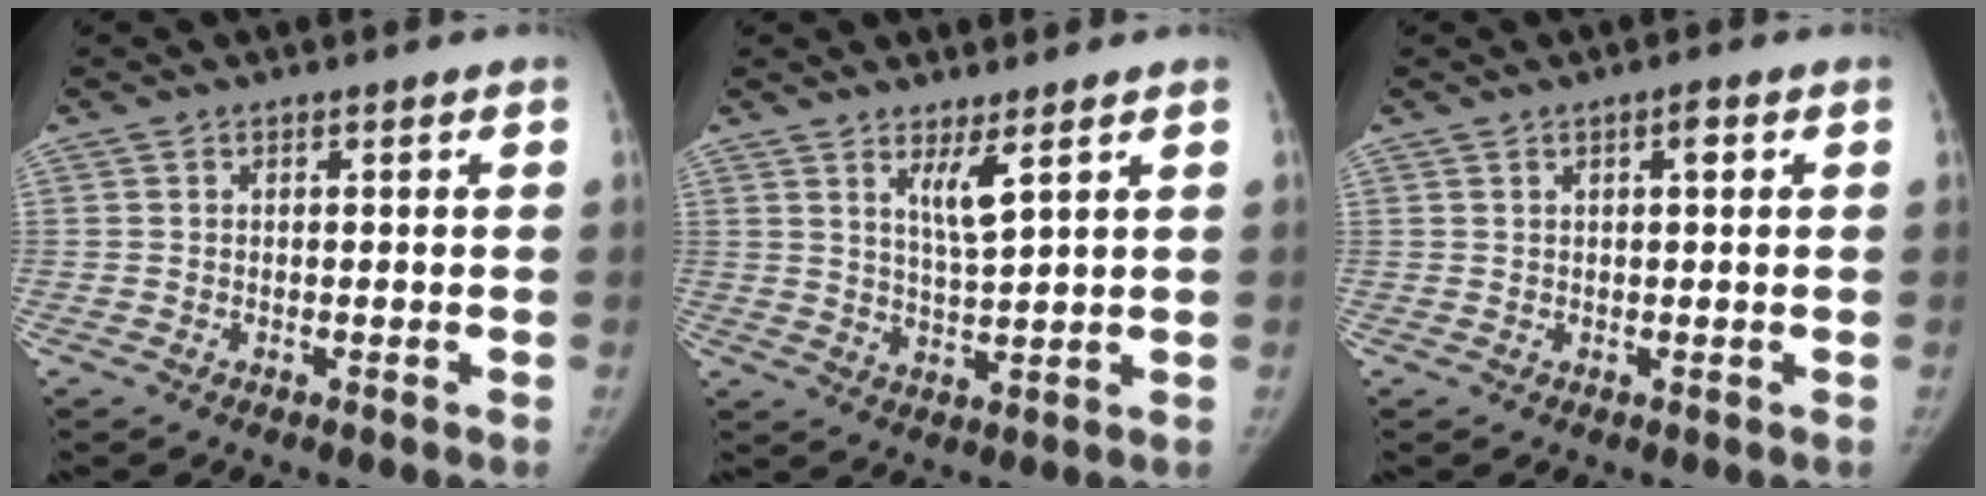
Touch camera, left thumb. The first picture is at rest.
{"total": 4.8, "force": [2.8, 0.5, 3.9], "torque": [-0.072, -0.033, 0.059]}
{"total": 1.7, "force": [0.6, 0.5, 1.5], "torque": [-0.022, 0.002, 0.008]}